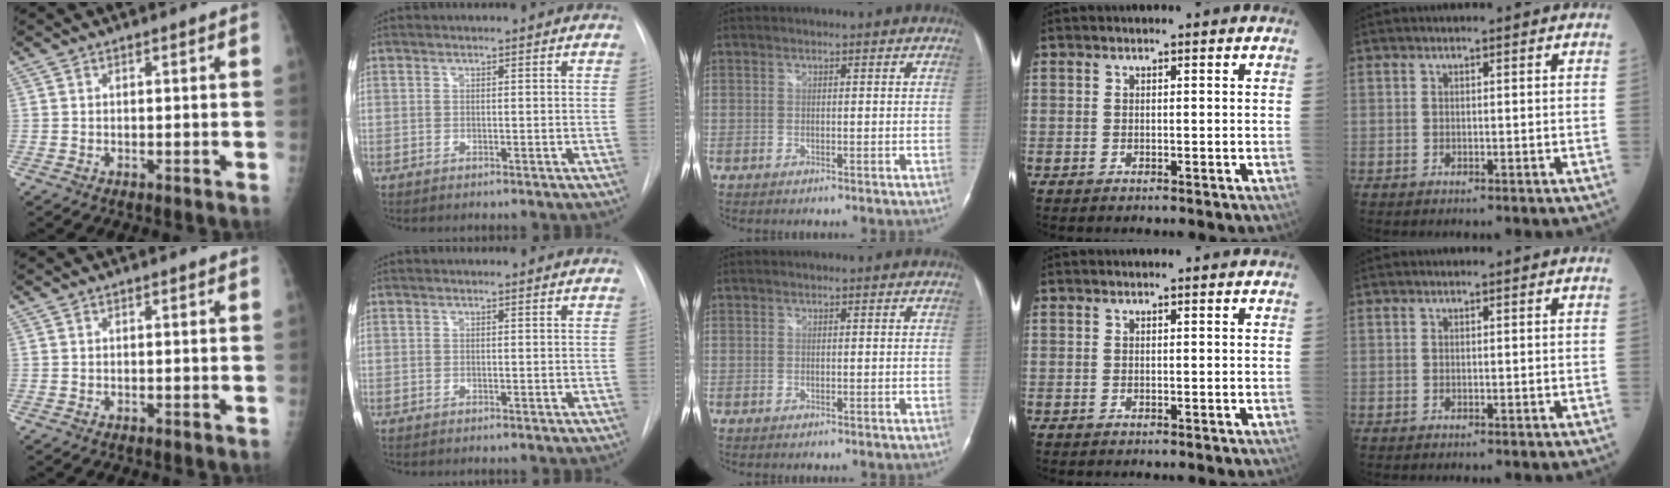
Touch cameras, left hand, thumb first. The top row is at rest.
{}